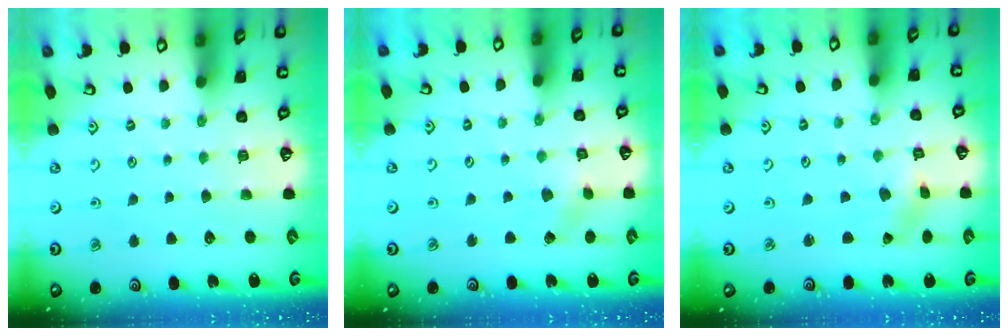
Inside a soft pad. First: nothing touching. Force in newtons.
{"total": 2.4, "press": 2.4, "slide": 0.2}
{"total": 2.2, "press": 2.1, "slide": 0.6}